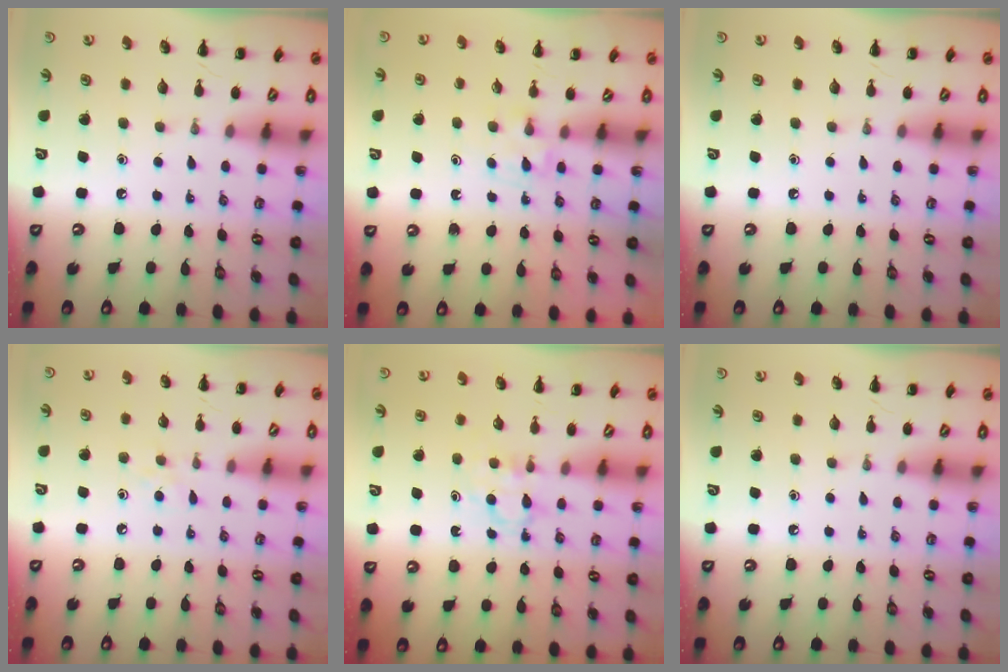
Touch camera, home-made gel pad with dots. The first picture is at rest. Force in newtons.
{"total": 4.8, "press": 4.6, "slide": 1.4}
{"total": 0.0}
{"total": 4.8, "press": 4.5, "slide": 1.7}
{"total": 3.5, "press": 3.2, "slide": 1.2}
{"total": 0.0}